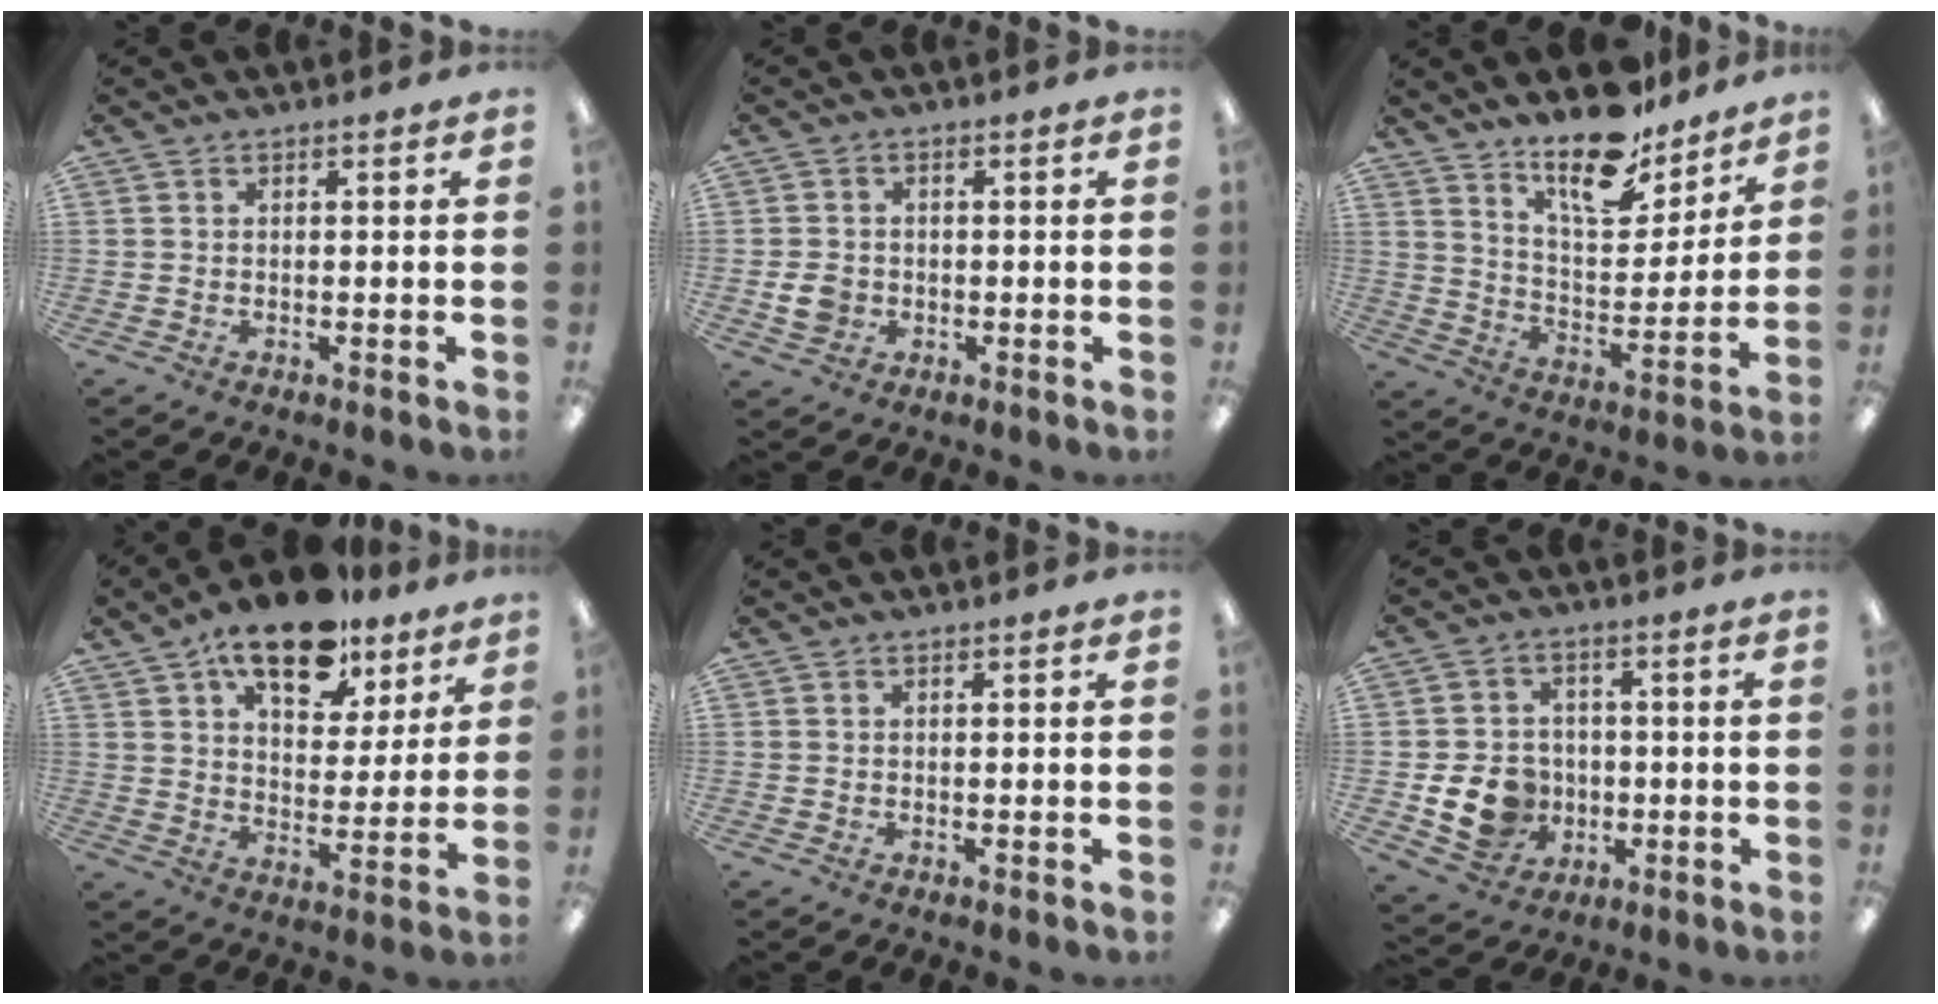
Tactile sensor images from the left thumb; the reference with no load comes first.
{"total": 4.2, "force": [-0.7, 3.6, 2.0], "torque": [-0.023, -0.002, -0.016]}
{"total": 15.6, "force": [12.7, 5.7, 7.1], "torque": [-0.109, -0.088, 0.222]}
{"total": 16.8, "force": [11.9, 7.8, 9.0], "torque": [-0.137, -0.056, 0.205]}
{"total": 0.0}
{"total": 10.2, "force": [-2.3, 8.7, 4.7], "torque": [-0.101, 0.016, -0.036]}